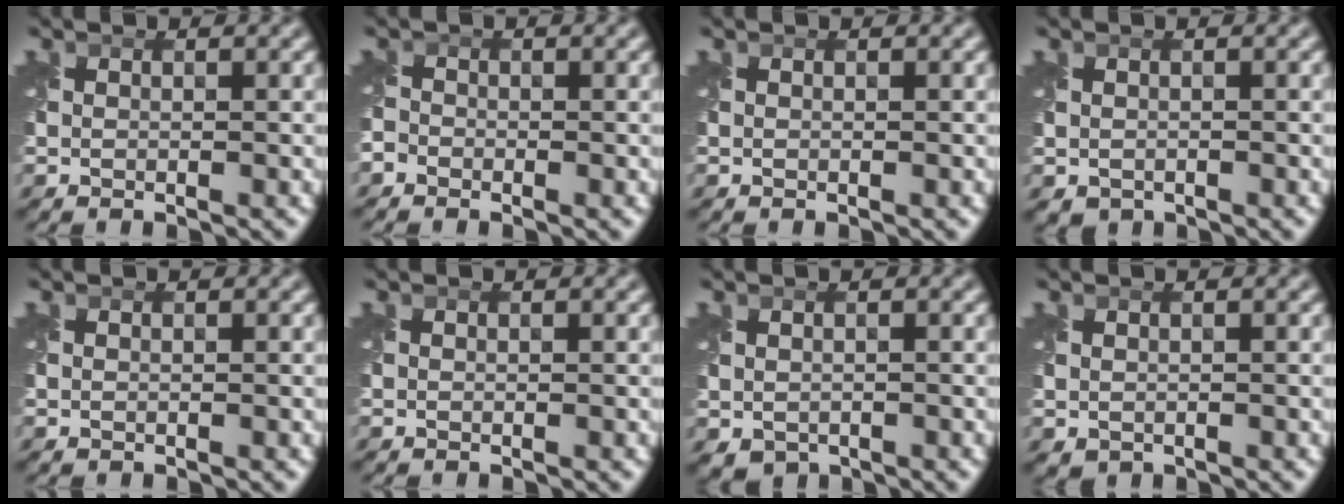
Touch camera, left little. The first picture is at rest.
{"total": 1.1, "force": [-0.9, 0.6, -0.1], "torque": [0.002, 0.002, -0.025]}
{"total": 0.0}
{"total": 0.9, "force": [-0.3, 0.8, 0.4], "torque": [-0.011, -0.007, -0.003]}
{"total": 0.0}
{"total": 0.0}
{"total": 1.5, "force": [-0.4, 1.2, 0.8], "torque": [-0.021, -0.009, -0.003]}
{"total": 0.8, "force": [0.0, 0.7, 0.4], "torque": [-0.012, -0.004, 0.007]}